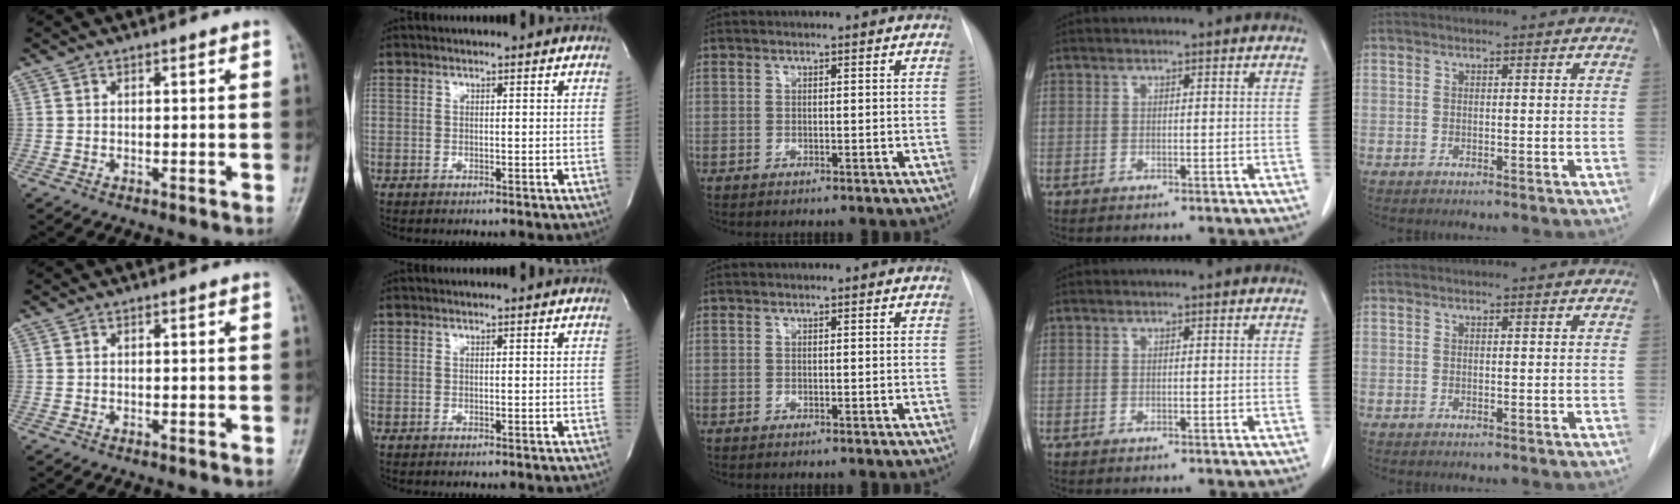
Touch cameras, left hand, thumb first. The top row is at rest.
{}